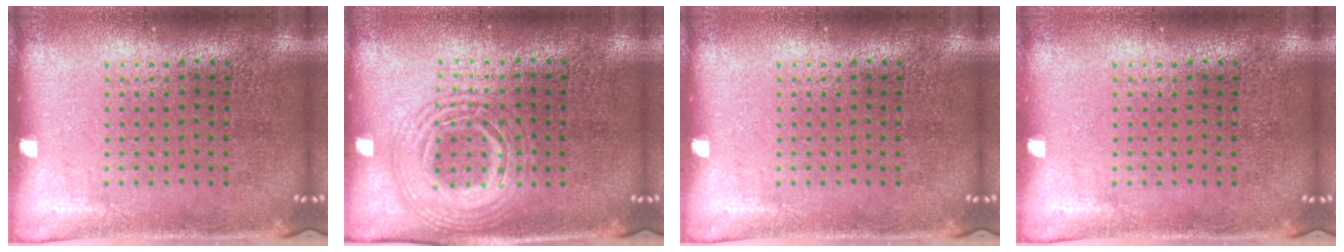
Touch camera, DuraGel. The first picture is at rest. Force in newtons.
{"total": 2.3, "press": 2.3, "slide": 0.3}
{"total": 0.0}
{"total": 0.0}